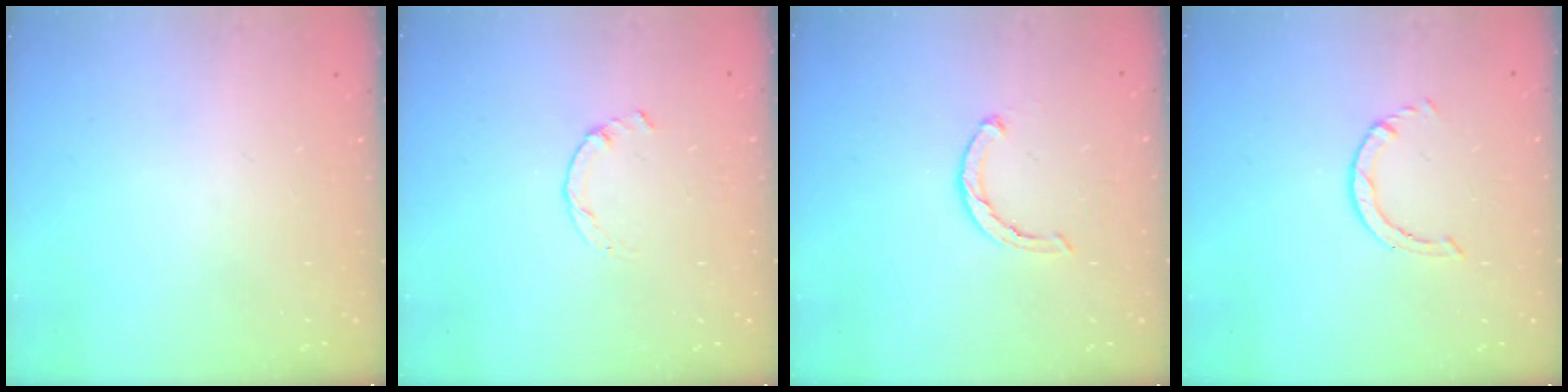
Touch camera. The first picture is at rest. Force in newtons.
{"total": 0.0}
{"total": 2.7, "press": 2.7, "slide": 0.4}
{"total": 0.6, "press": 0.6, "slide": 0.1}